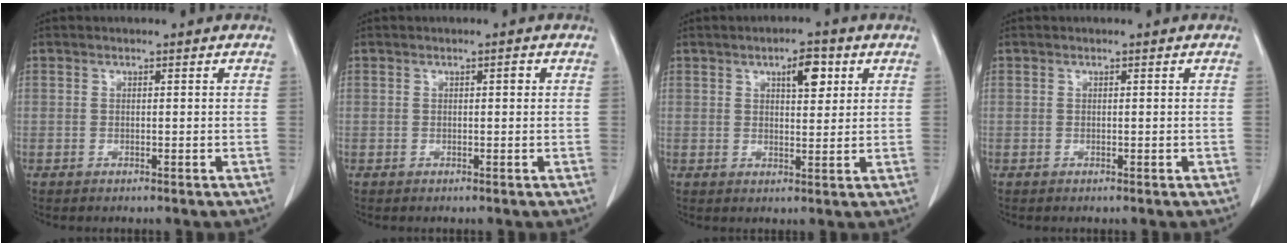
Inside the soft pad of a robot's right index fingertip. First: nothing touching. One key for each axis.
{"total": 0.8, "fx": 0.2, "fy": 0.2, "fz": 0.7, "tx": -0.008, "ty": 0.003, "tz": 0.002}
{"total": 4.9, "fx": 2.3, "fy": 1.7, "fz": 3.9, "tx": -0.060, "ty": 0.004, "tz": 0.035}
{"total": 0.0}